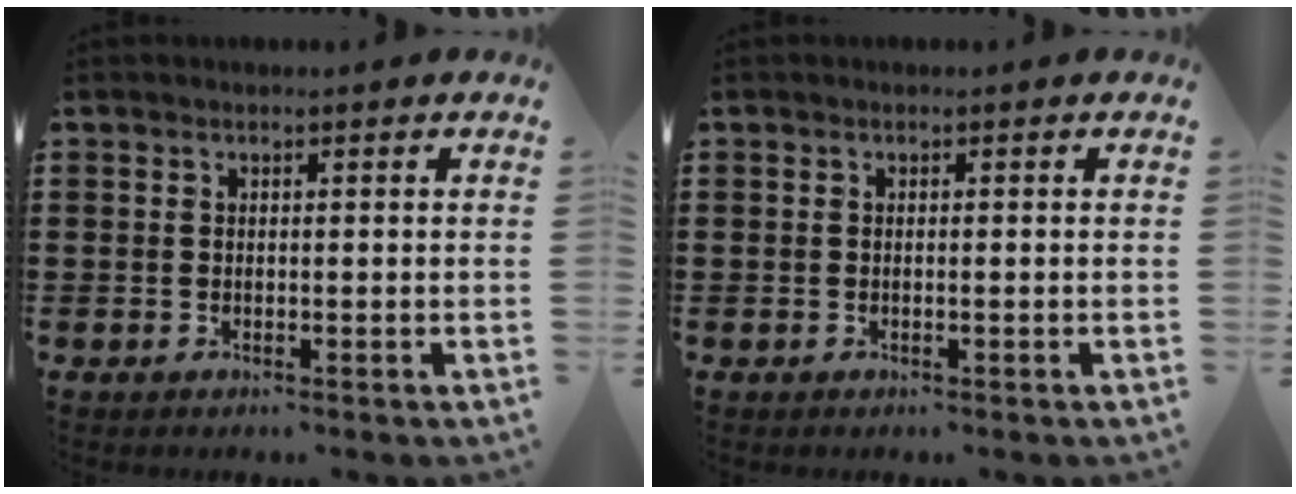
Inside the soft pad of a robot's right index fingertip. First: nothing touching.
{"total": 0.0}